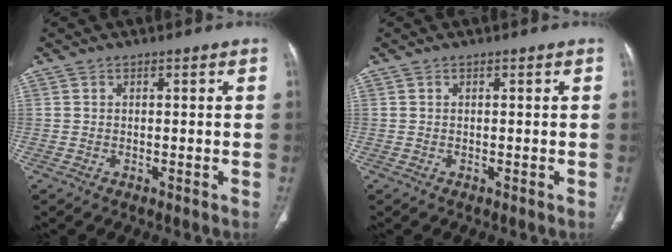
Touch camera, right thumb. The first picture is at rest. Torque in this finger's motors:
{"motor_torque": [2.37, 2.36, 0.00, 0.00, 0.00]}